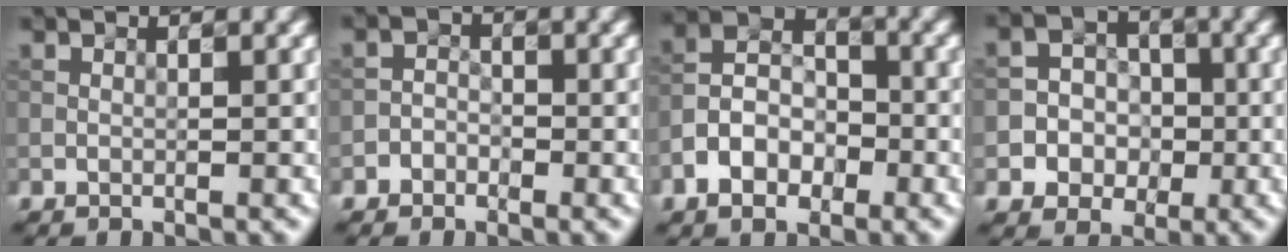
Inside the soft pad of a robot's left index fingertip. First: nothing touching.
{"total": 1.5, "force": [-0.9, 1.1, 0.2], "torque": [0.013, 0.009, -0.026]}
{"total": 5.6, "force": [-2.7, 3.6, 3.3], "torque": [-0.058, 0.008, -0.056]}
{"total": 5.5, "force": [-1.4, 5.0, 1.5], "torque": [-0.009, 0.019, -0.043]}